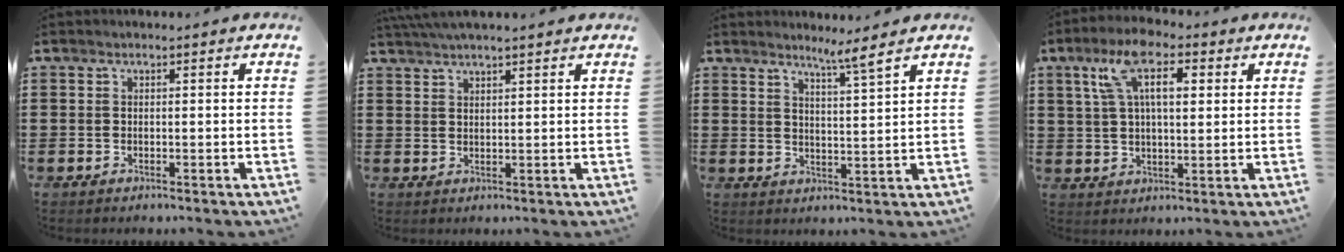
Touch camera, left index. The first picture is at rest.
{"total": 2.9, "force": [2.8, -0.1, 1.0], "torque": [-0.026, 0.000, 0.053]}
{"total": 4.1, "force": [3.5, -1.2, 1.8], "torque": [-0.045, -0.018, 0.058]}
{"total": 9.0, "force": [3.9, 3.7, 7.2], "torque": [-0.144, 0.014, 0.067]}